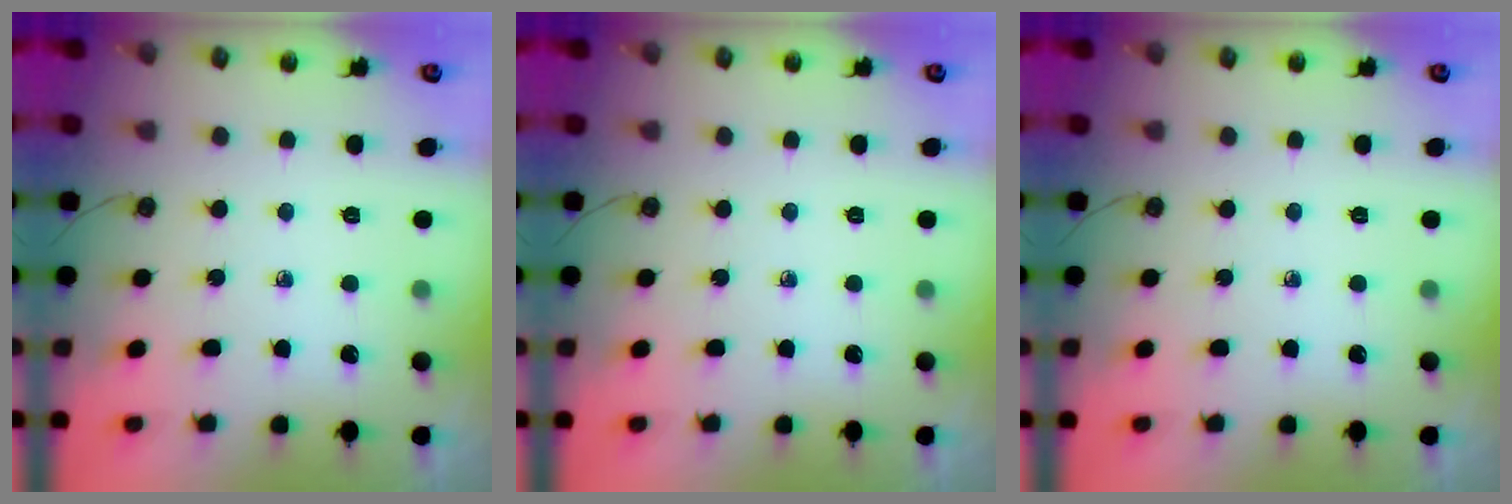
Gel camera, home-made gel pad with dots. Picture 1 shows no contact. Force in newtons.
{"total": 0.0}
{"total": 0.0}